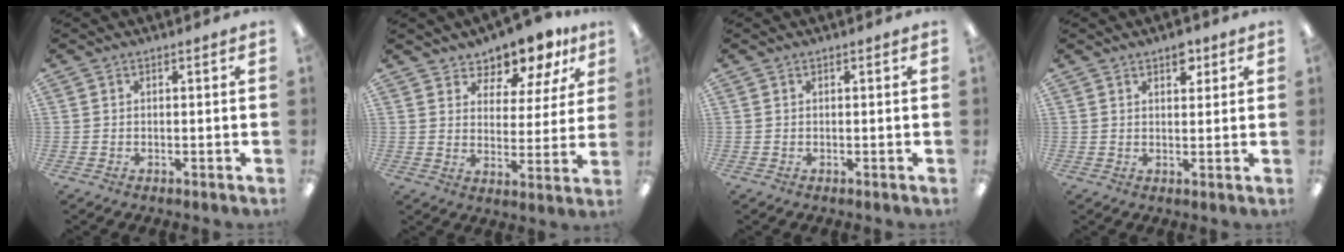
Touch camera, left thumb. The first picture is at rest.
{"total": 8.5, "force": [7.8, 3.1, 1.4], "torque": [-0.030, -0.070, 0.140]}
{"total": 0.0}
{"total": 4.3, "force": [2.8, 2.3, 2.3], "torque": [-0.010, -0.012, 0.043]}